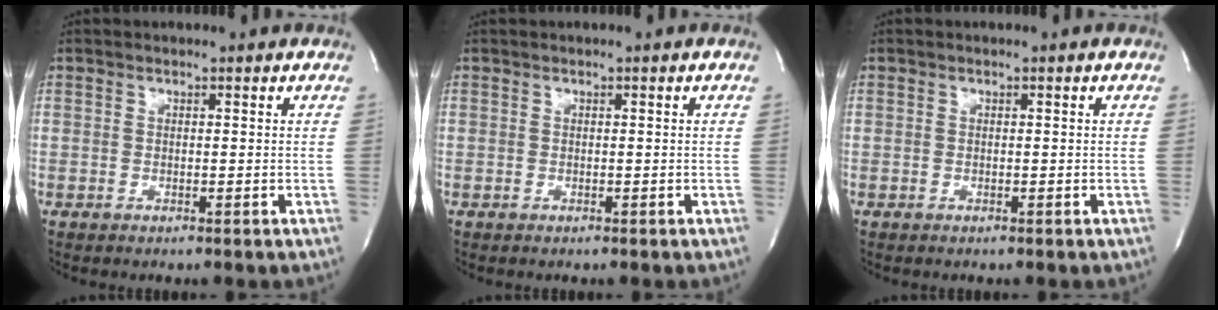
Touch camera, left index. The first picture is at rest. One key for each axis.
{"total": 0.0}
{"total": 0.0}